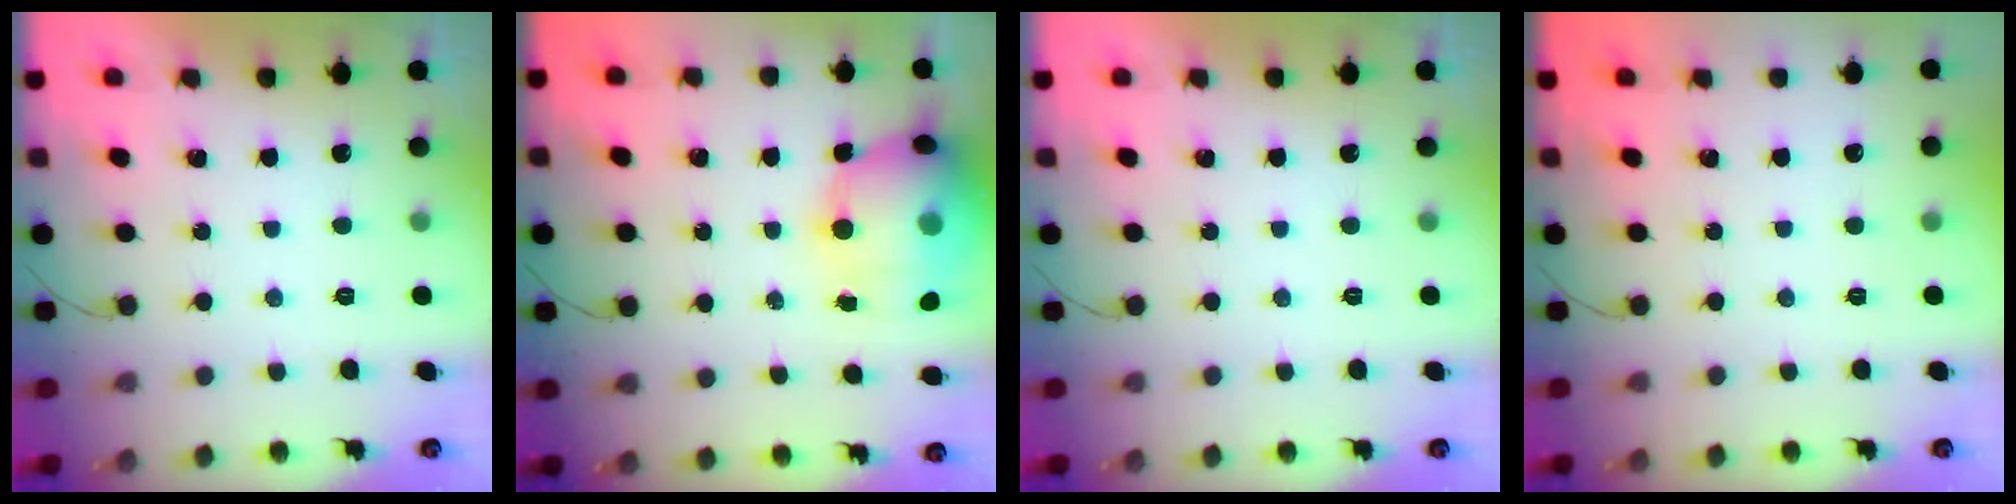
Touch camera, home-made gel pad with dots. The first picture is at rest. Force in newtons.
{"total": 17.7, "press": 17.2, "slide": 4.0}
{"total": 0.0}
{"total": 0.0}